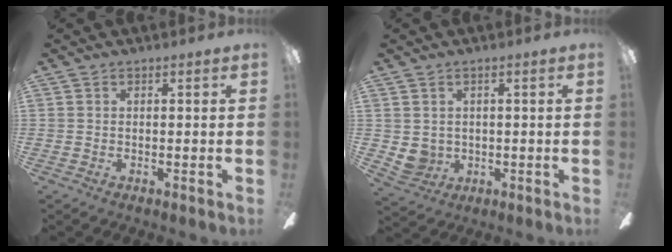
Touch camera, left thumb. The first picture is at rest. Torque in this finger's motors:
{"motor_torque": [0.04, 0.03, -0.05, -0.14, 0.01]}